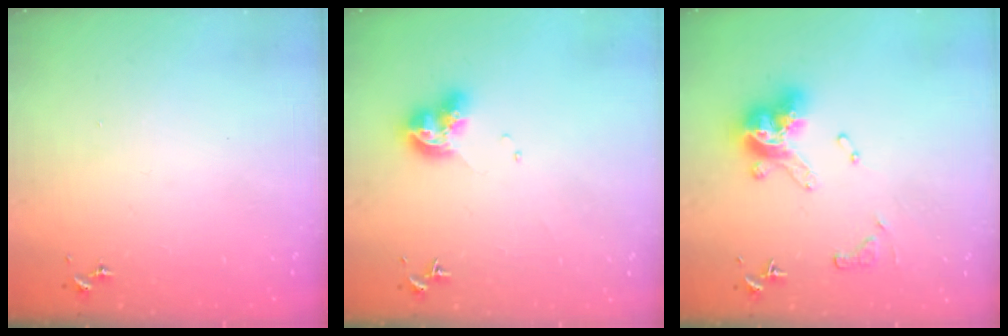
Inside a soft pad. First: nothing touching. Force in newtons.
{"total": 10.2, "press": 10.2, "slide": 1.1}
{"total": 14.6, "press": 14.5, "slide": 1.5}